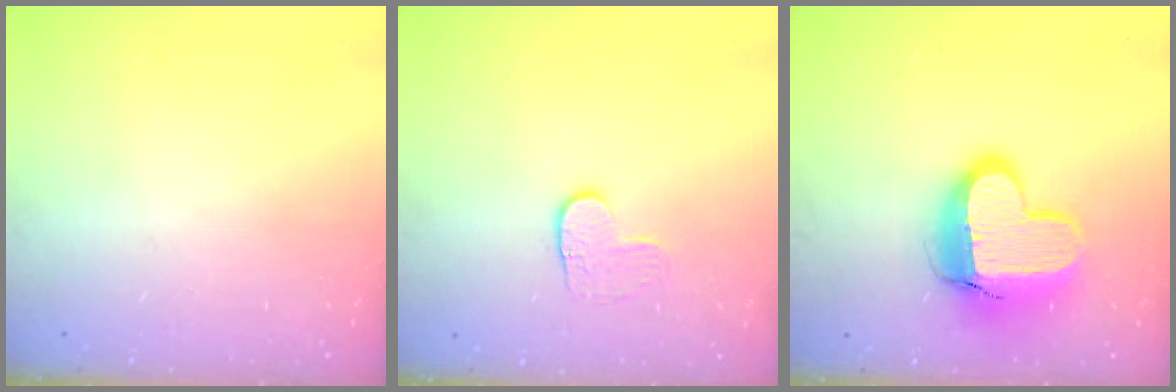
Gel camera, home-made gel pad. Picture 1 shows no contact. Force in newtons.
{"total": 4.0, "press": 4.0, "slide": 0.4}
{"total": 14.6, "press": 14.5, "slide": 1.1}